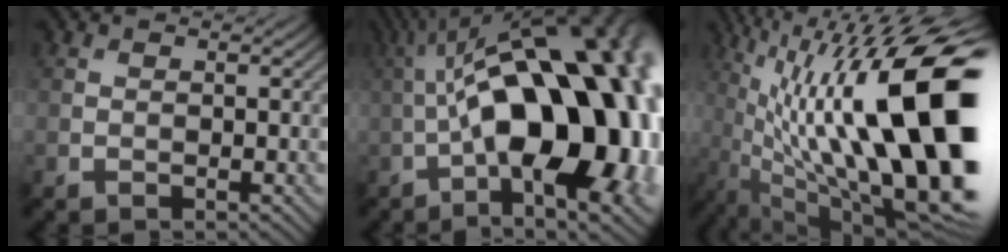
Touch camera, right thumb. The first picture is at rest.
{"total": 21.4, "force": [-1.6, 8.9, 19.4], "torque": [-0.288, 0.023, -0.034]}
{"total": 20.9, "force": [0.3, 6.7, 19.8], "torque": [-0.334, 0.009, 0.018]}